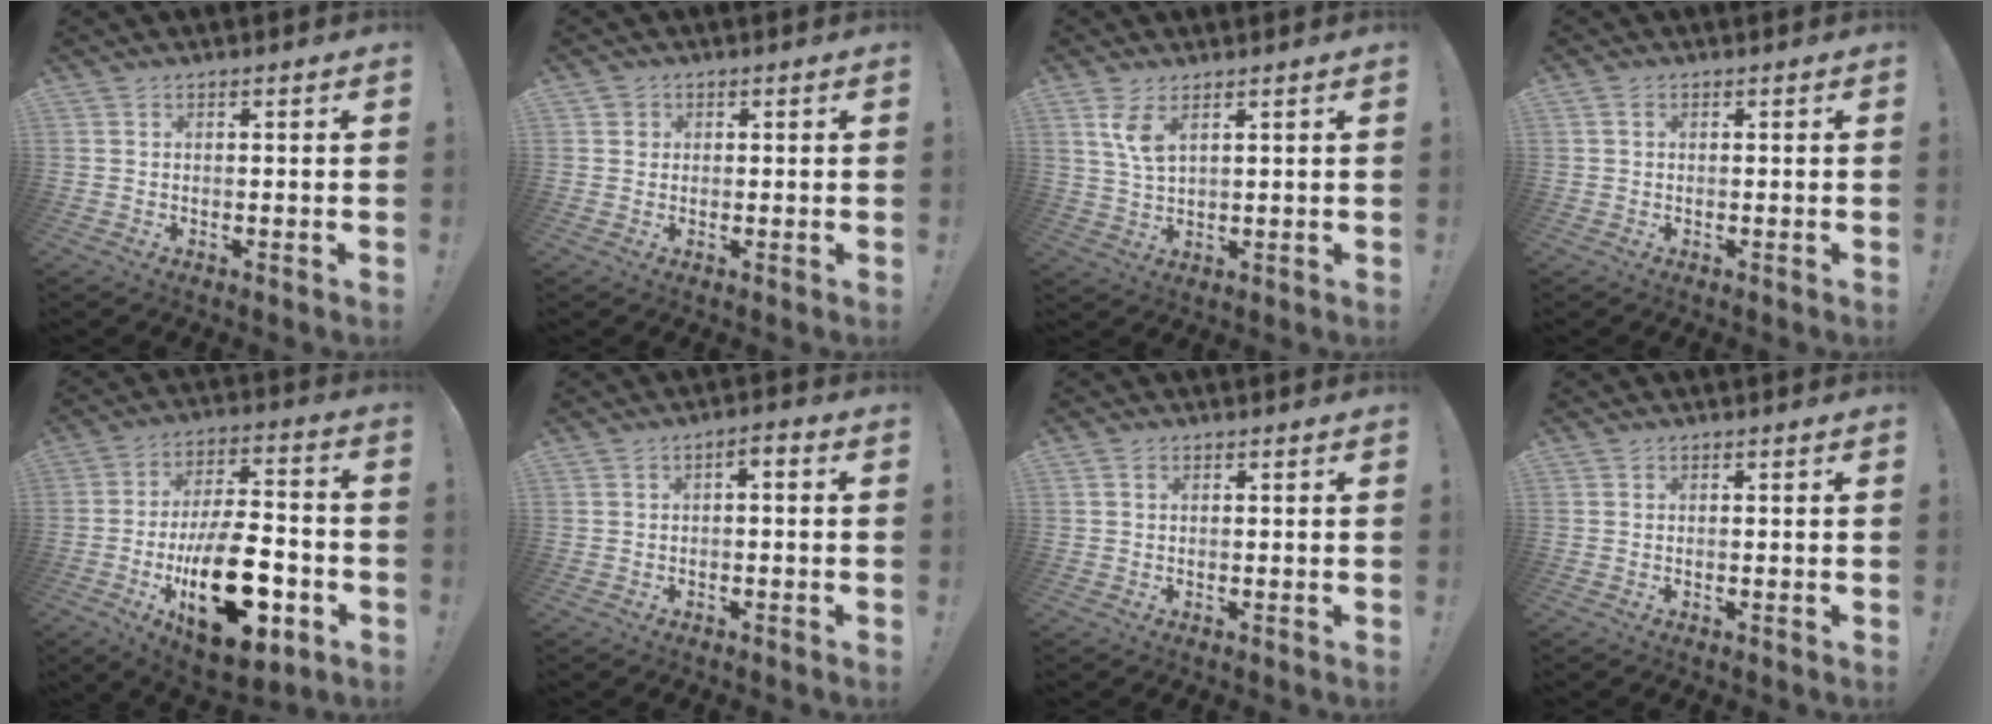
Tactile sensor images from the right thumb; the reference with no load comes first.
{"total": 1.9, "force": [0.6, 1.8, 0.3], "torque": [0.000, 0.001, 0.009]}
{"total": 5.8, "force": [3.2, 2.1, 4.4], "torque": [-0.085, -0.020, 0.053]}
{"total": 1.3, "force": [0.4, 0.9, 0.8], "torque": [-0.015, 0.003, 0.006]}
{"total": 25.9, "force": [-8.2, 12.7, 21.0], "torque": [-0.352, 0.052, -0.114]}
{"total": 2.6, "force": [-1.5, 0.8, 2.0], "torque": [-0.033, 0.010, -0.029]}
{"total": 0.8, "force": [0.2, 0.7, 0.4], "torque": [-0.015, 0.005, 0.006]}
{"total": 0.0}